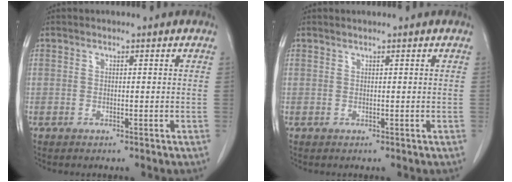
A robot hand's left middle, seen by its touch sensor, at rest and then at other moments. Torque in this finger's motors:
{"motor_torque": [0.67, -0.64, -0.03, 0.00]}